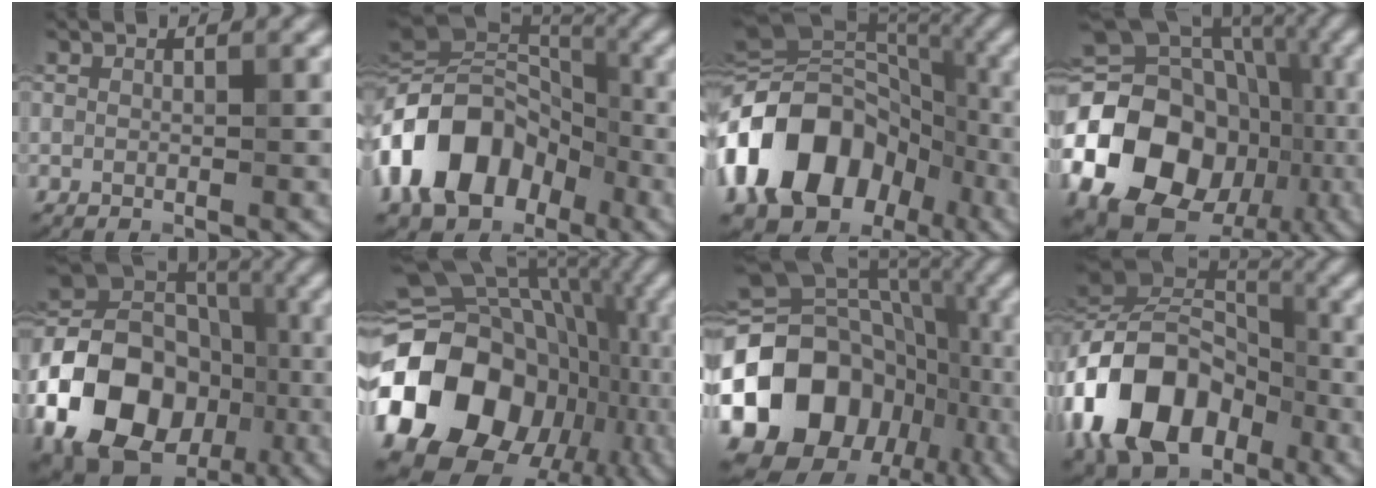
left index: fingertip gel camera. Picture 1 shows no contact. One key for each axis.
{"total": 12.9, "fx": -4.3, "fy": 9.1, "fz": 8.0, "tx": -0.157, "ty": 0.010, "tz": -0.083}
{"total": 14.5, "fx": -4.6, "fy": 10.7, "fz": 8.6, "tx": -0.168, "ty": 0.007, "tz": -0.086}
{"total": 20.0, "fx": -5.9, "fy": 16.0, "fz": 10.6, "tx": -0.200, "ty": -0.012, "tz": -0.114}
{"total": 17.6, "fx": -5.5, "fy": 13.7, "fz": 9.5, "tx": -0.191, "ty": -0.001, "tz": -0.111}
{"total": 18.5, "fx": -4.4, "fy": 15.0, "fz": 9.9, "tx": -0.190, "ty": -0.009, "tz": -0.073}
{"total": 18.1, "fx": -5.7, "fy": 14.6, "fz": 9.2, "tx": -0.193, "ty": 0.009, "tz": -0.102}
{"total": 13.5, "fx": -4.7, "fy": 9.1, "fz": 8.7, "tx": -0.187, "ty": 0.004, "tz": -0.098}